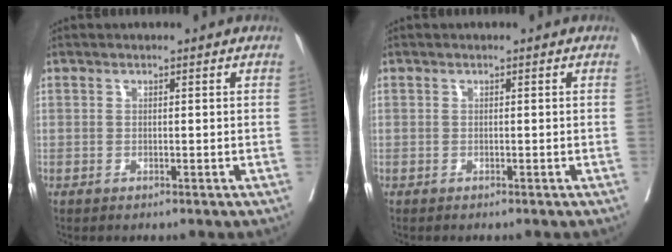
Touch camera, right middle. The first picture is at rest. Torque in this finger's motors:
{"motor_torque": [0.02, -0.04, 0.01, 0.01]}